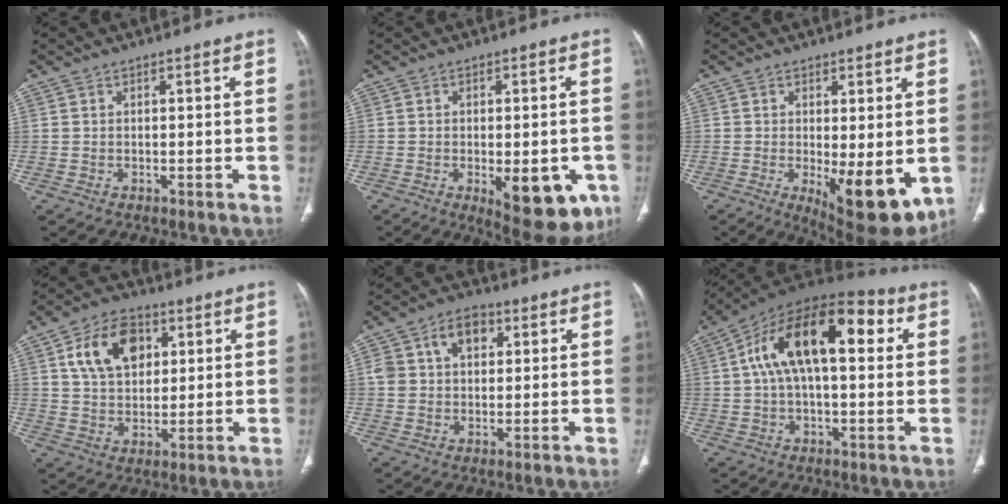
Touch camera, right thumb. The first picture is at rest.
{"total": 12.9, "force": [-4.6, 5.7, 10.7], "torque": [-0.115, -0.002, -0.044]}
{"total": 11.2, "force": [-2.1, 4.0, 10.2], "torque": [-0.140, -0.027, -0.018]}
{"total": 12.4, "force": [4.3, 8.3, 8.2], "torque": [-0.115, -0.004, 0.074]}
{"total": 8.4, "force": [2.7, 5.9, 5.3], "torque": [-0.066, 0.007, 0.044]}
{"total": 20.1, "force": [4.8, 9.6, 16.9], "torque": [-0.268, 0.039, 0.066]}